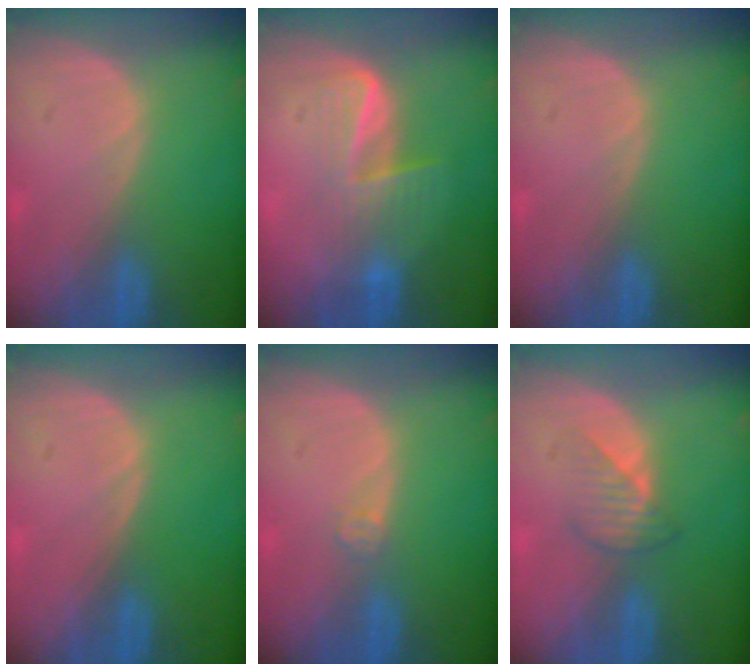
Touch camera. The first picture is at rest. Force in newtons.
{"total": 6.5, "press": 5.6, "slide": 3.4}
{"total": 0.0}
{"total": 0.0}
{"total": 1.5, "press": 1.2, "slide": 0.9}
{"total": 3.4, "press": 3.2, "slide": 1.2}